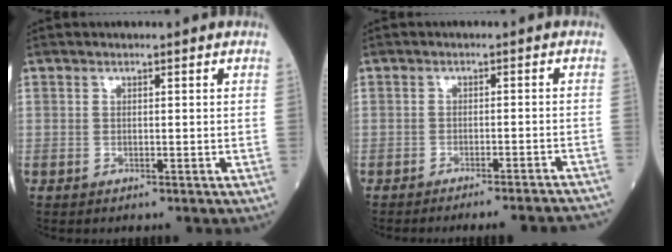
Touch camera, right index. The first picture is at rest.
{"total": 11.7, "force": [-11.2, 0.2, 3.3], "torque": [-0.023, -0.001, -0.127]}